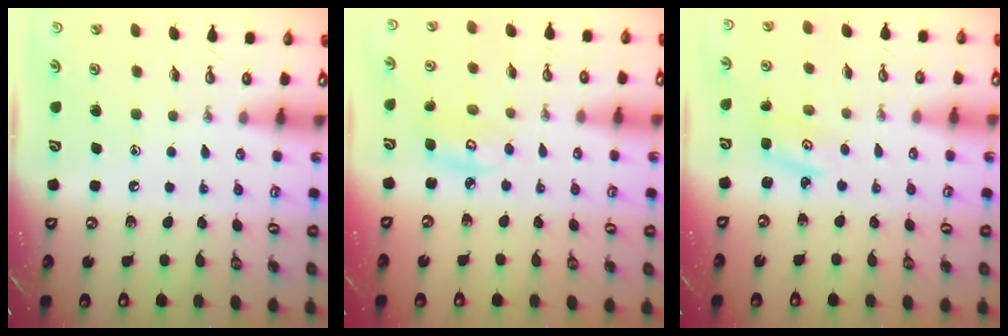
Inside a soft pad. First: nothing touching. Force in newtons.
{"total": 4.4, "press": 4.4, "slide": 0.3}
{"total": 1.8, "press": 1.8, "slide": 0.1}